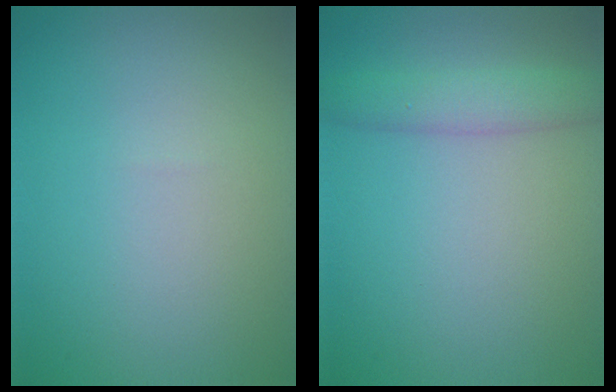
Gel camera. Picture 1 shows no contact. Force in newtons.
{"total": 3.0, "press": 3.0, "slide": 0.1}